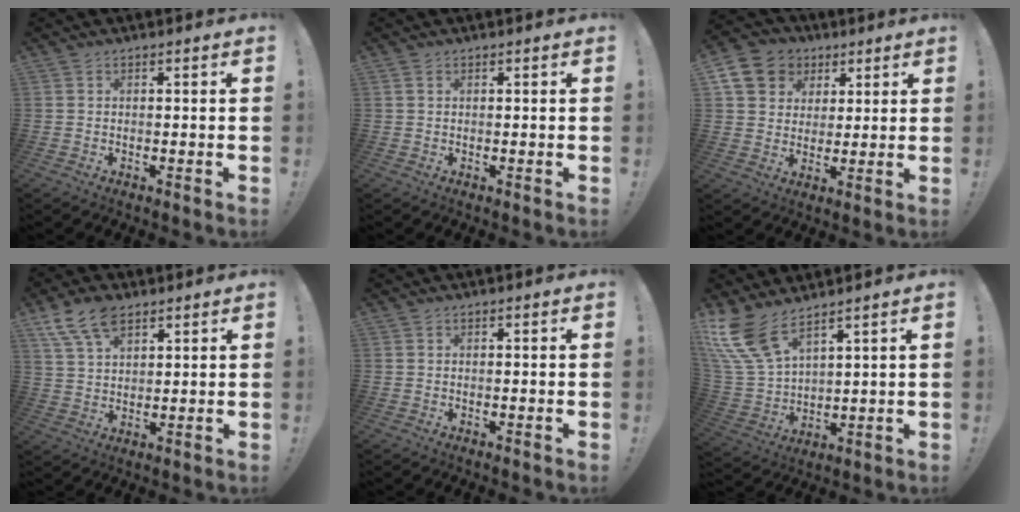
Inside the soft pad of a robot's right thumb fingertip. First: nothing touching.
{"total": 0.7, "force": [0.4, 0.5, 0.4], "torque": [0.000, -0.002, 0.005]}
{"total": 12.0, "force": [4.8, 10.0, 4.4], "torque": [-0.060, -0.024, 0.100]}
{"total": 10.2, "force": [6.3, 5.3, 5.9], "torque": [-0.104, -0.020, 0.121]}
{"total": 0.0}
{"total": 12.3, "force": [9.0, 4.6, 7.1], "torque": [-0.158, -0.053, 0.172]}